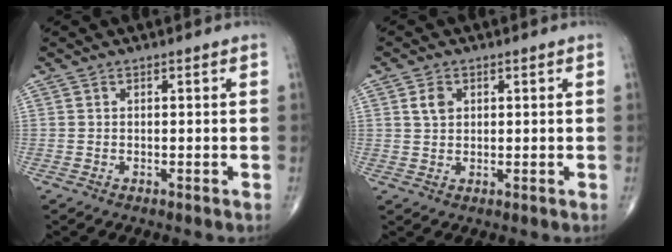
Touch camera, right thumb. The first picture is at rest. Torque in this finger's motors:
{"motor_torque": [-0.25, 0.25, 0.18, -0.02, 0.01]}